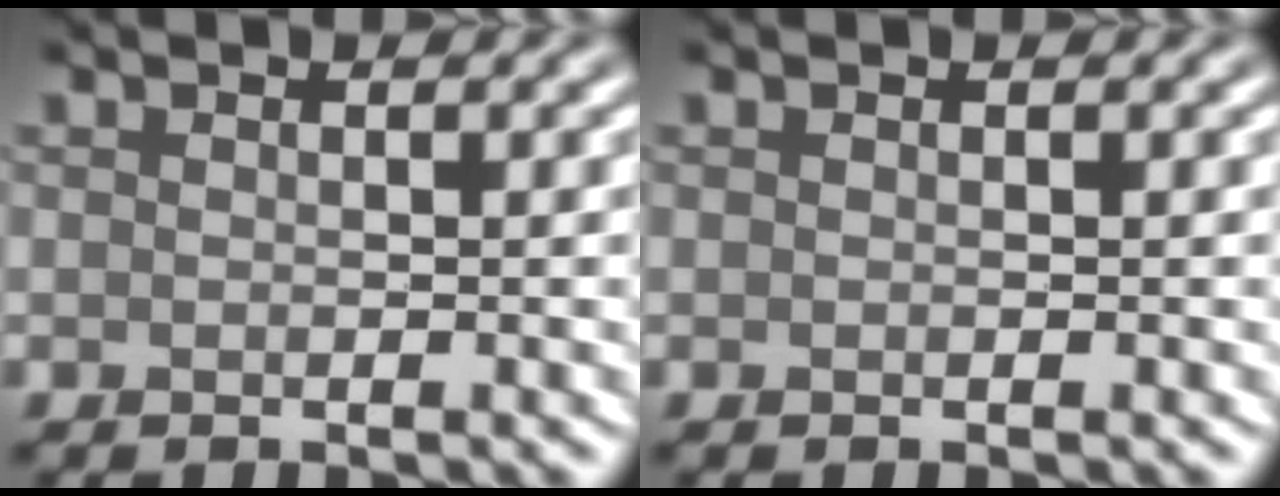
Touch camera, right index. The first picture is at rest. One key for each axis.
{"total": 0.0}